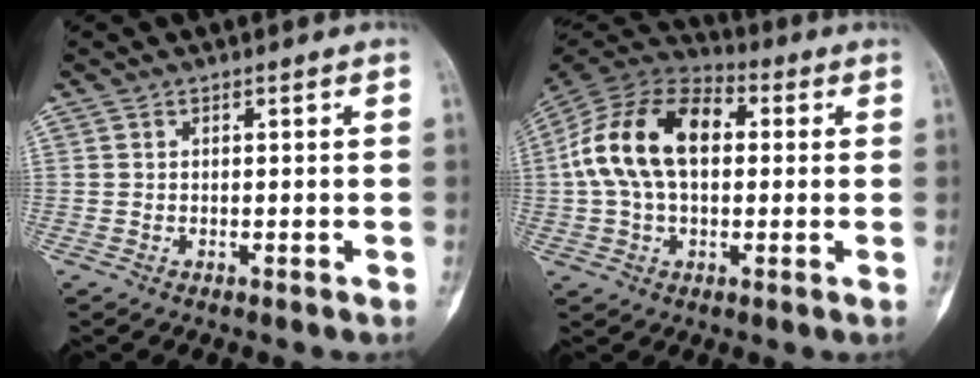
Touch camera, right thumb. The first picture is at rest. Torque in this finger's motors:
{"motor_torque": [0.35, 2.26, 1.00, -0.68, 0.55]}